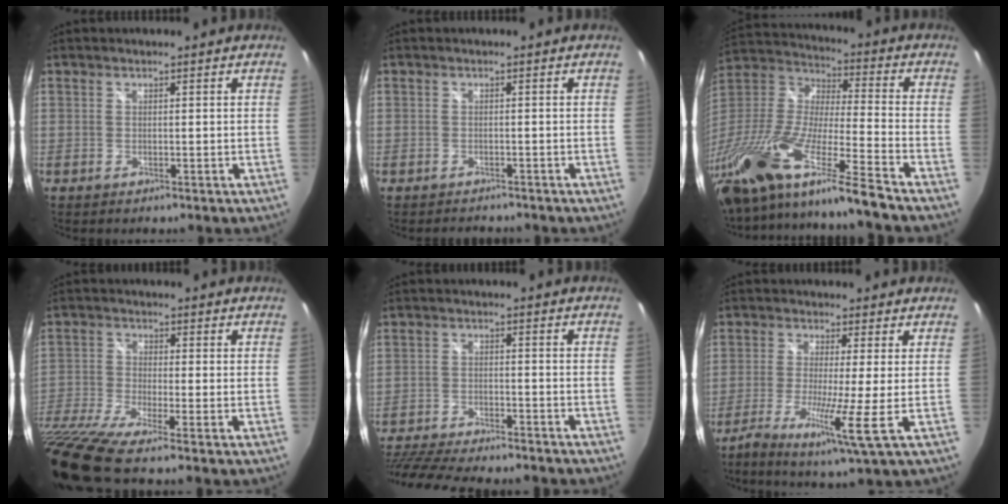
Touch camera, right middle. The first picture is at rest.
{"total": 2.6, "force": [-2.4, 0.8, 0.4], "torque": [-0.010, -0.001, -0.035]}
{"total": 26.6, "force": [-19.9, 1.1, 17.7], "torque": [-0.315, -0.068, -0.360]}
{"total": 12.2, "force": [-9.7, -0.2, 7.3], "torque": [-0.171, -0.043, -0.196]}
{"total": 18.6, "force": [-16.1, 3.6, 8.7], "torque": [-0.185, -0.037, -0.252]}
{"total": 9.2, "force": [-3.4, -0.9, 8.6], "torque": [-0.181, -0.026, -0.064]}